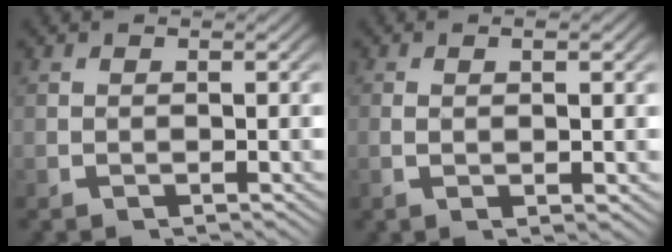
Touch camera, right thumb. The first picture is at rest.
{"total": 2.3, "force": [0.3, 0.0, 2.3], "torque": [-0.048, -0.004, 0.010]}